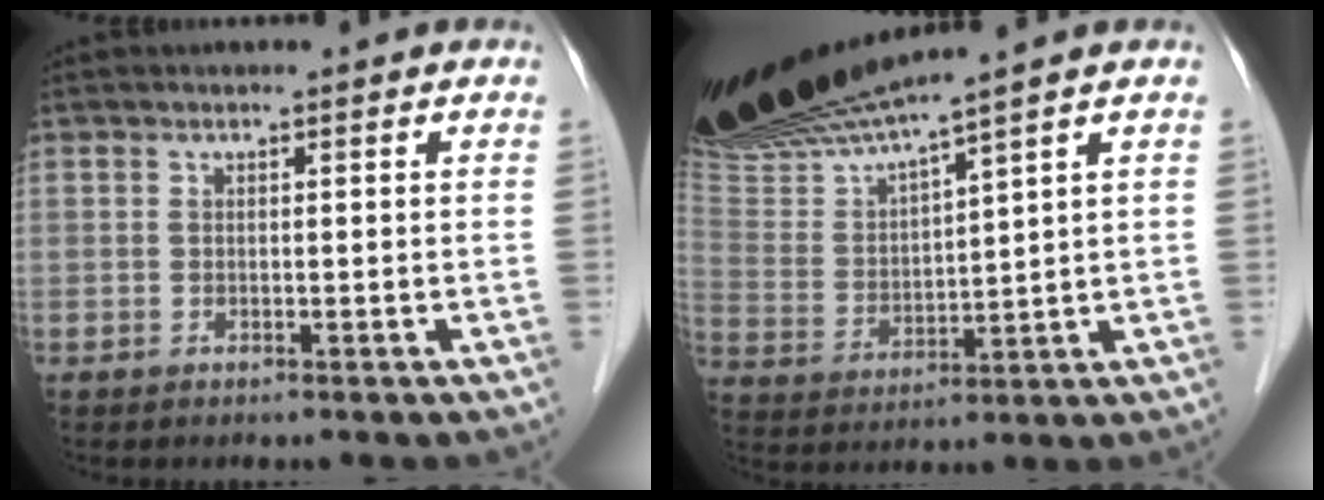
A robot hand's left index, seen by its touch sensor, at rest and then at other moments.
{"total": 14.0, "force": [12.2, -0.9, 6.7], "torque": [-0.143, -0.003, 0.245]}